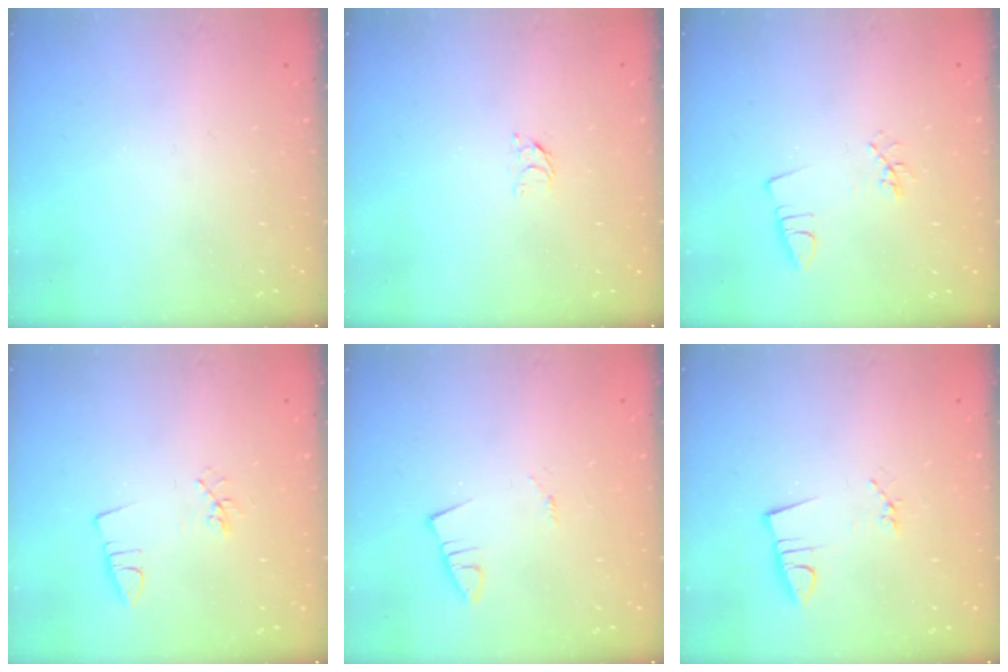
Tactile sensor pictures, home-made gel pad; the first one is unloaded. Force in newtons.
{"total": 2.8, "press": 2.8, "slide": 0.3}
{"total": 3.1, "press": 2.7, "slide": 1.4}
{"total": 2.6, "press": 2.3, "slide": 1.3}
{"total": 1.0, "press": 1.0, "slide": 0.1}
{"total": 2.9, "press": 1.4, "slide": 2.5}